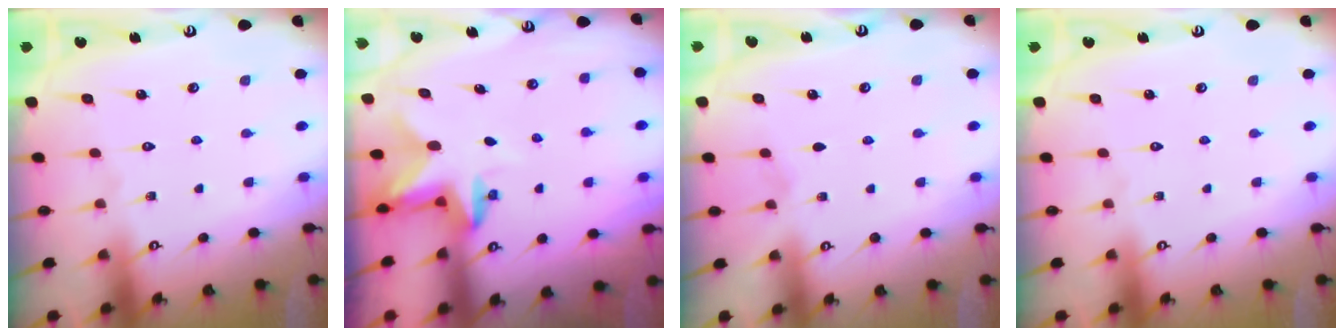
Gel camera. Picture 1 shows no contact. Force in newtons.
{"total": 2.8, "press": 2.7, "slide": 0.5}
{"total": 3.8, "press": 2.9, "slide": 2.4}
{"total": 0.0}